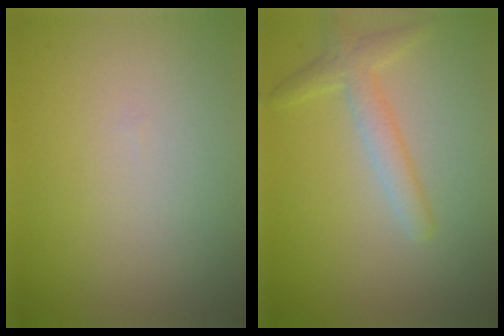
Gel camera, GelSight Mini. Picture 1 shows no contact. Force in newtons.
{"total": 2.5, "press": 2.5, "slide": 0.1}